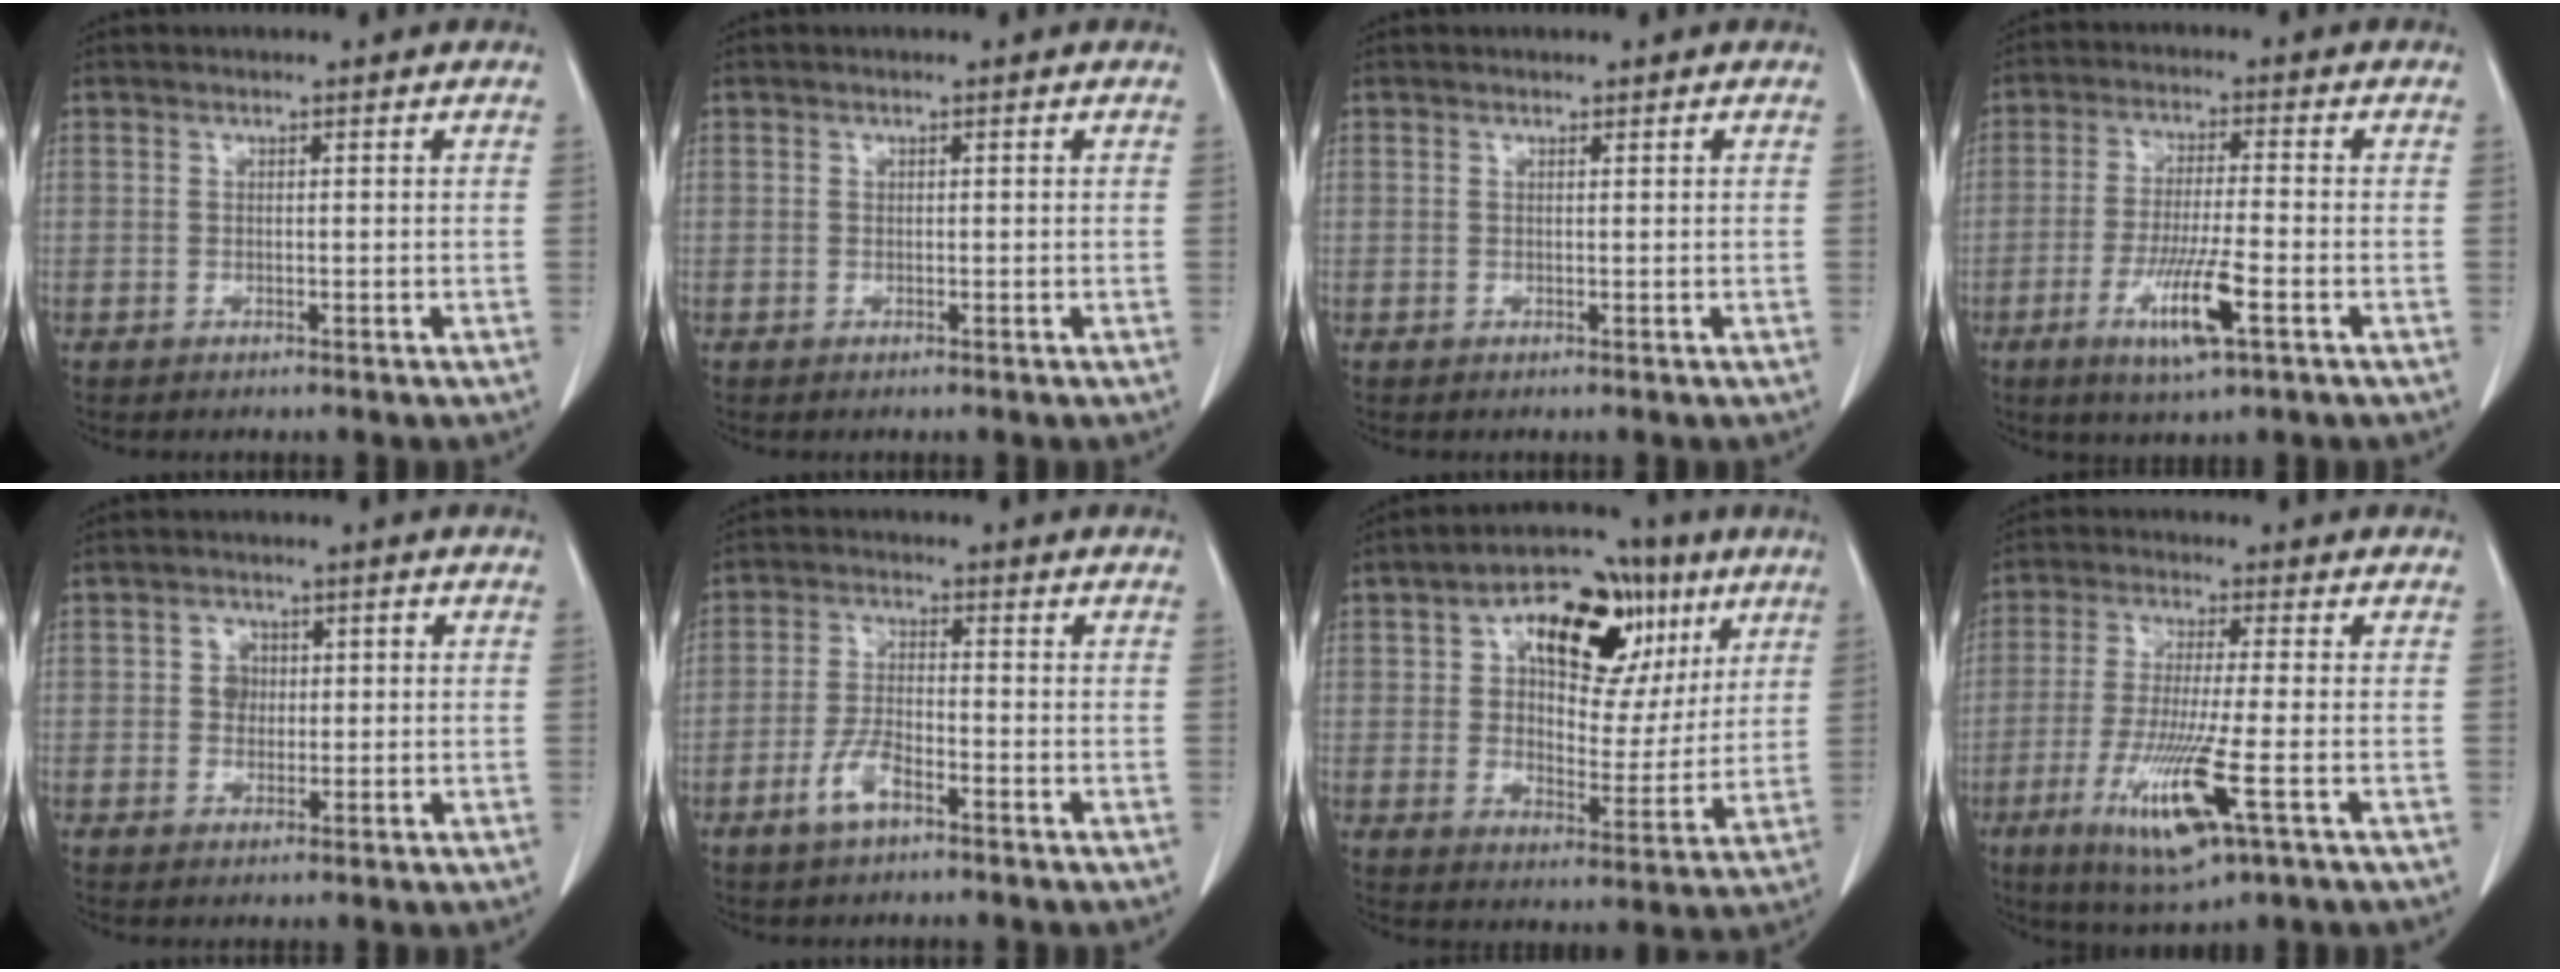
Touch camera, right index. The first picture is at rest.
{"total": 0.0}
{"total": 0.0}
{"total": 9.0, "force": [-3.8, 0.6, 8.2], "torque": [-0.154, -0.019, -0.065]}
{"total": 2.9, "force": [0.2, 2.5, 1.4], "torque": [-0.016, 0.008, 0.001]}
{"total": 5.0, "force": [-2.9, 1.7, 3.7], "torque": [-0.080, 0.000, -0.057]}
{"total": 18.2, "force": [7.8, 10.1, 13.0], "torque": [-0.183, 0.037, 0.121]}
{"total": 12.0, "force": [-4.5, 0.7, 11.1], "torque": [-0.223, -0.034, -0.079]}